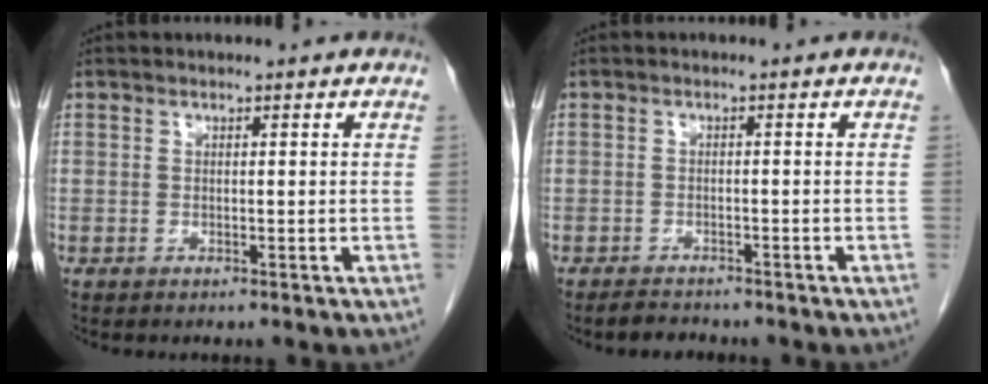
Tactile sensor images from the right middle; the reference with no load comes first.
{"total": 2.0, "force": [-1.9, 0.6, 0.3], "torque": [-0.012, -0.004, -0.030]}